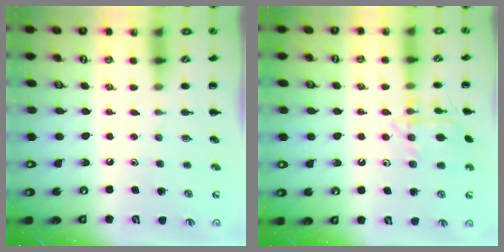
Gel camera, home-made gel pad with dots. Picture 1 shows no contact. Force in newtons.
{"total": 12.9, "press": 12.9, "slide": 0.5}